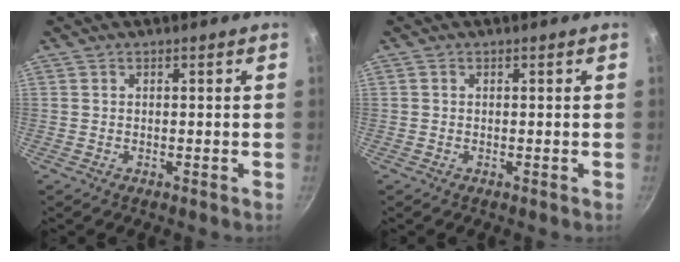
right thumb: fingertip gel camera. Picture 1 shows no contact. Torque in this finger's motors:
{"motor_torque": [-0.60, -0.28, -0.28, 0.16, 0.04]}